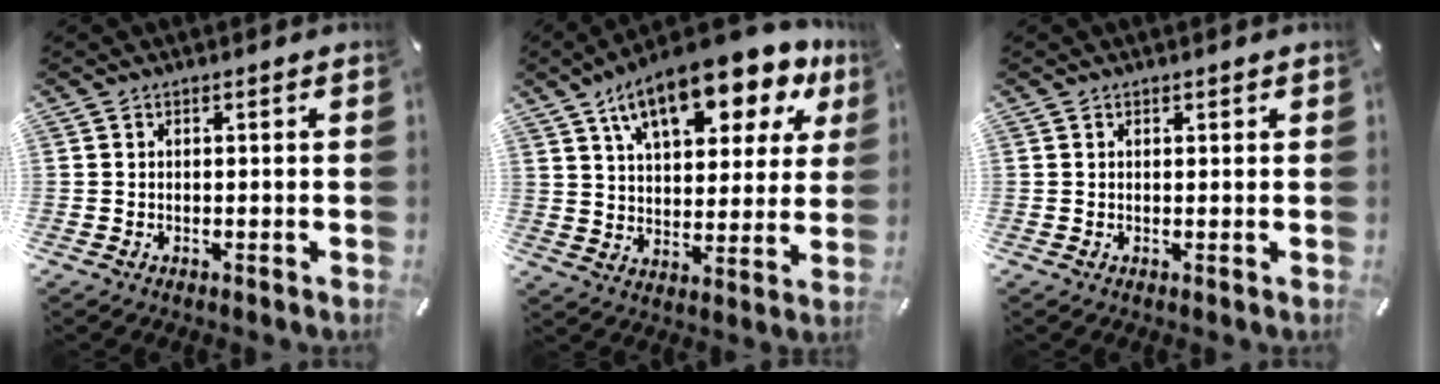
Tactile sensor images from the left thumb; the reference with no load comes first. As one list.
[{"total": 18.8, "force": [11.6, 8.3, 12.3], "torque": [-0.196, -0.054, 0.190]}, {"total": 0.5, "force": [0.3, 0.4, 0.2], "torque": [-0.003, 0.000, 0.006]}]